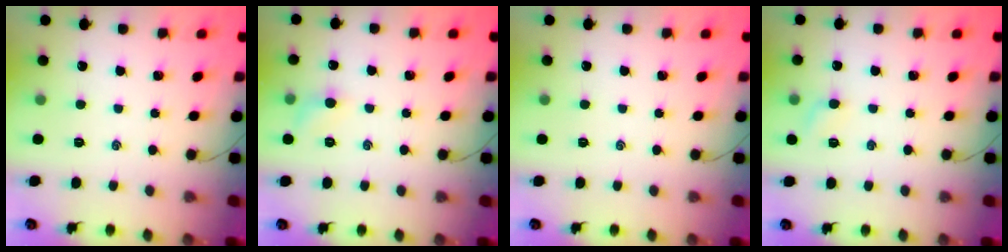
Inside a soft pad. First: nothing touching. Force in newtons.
{"total": 6.3, "press": 6.0, "slide": 1.7}
{"total": 0.0}
{"total": 5.3, "press": 5.1, "slide": 1.6}